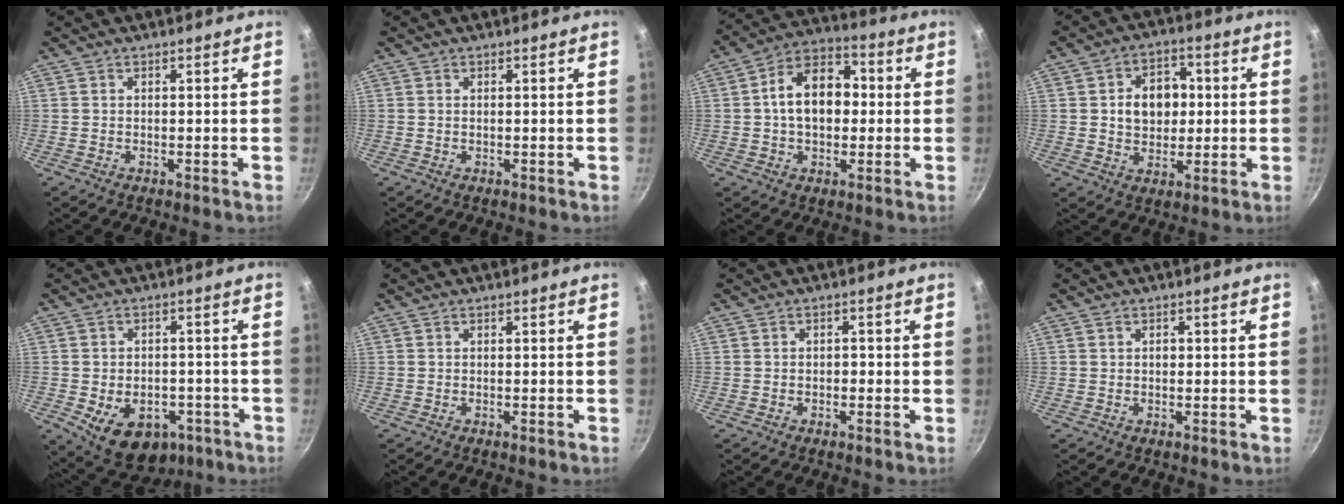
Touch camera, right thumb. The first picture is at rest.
{"total": 0.0}
{"total": 13.2, "force": [0.5, 9.1, 9.6], "torque": [-0.117, 0.033, -0.007]}
{"total": 10.0, "force": [1.1, 7.6, 6.4], "torque": [-0.060, 0.007, 0.015]}
{"total": 13.2, "force": [-5.0, 9.3, 7.9], "torque": [-0.090, 0.014, -0.053]}
{"total": 0.0}
{"total": 1.1, "force": [-0.5, 0.9, 0.6], "torque": [-0.006, 0.006, -0.008]}
{"total": 0.9, "force": [0.1, 0.7, 0.6], "torque": [-0.006, 0.004, 0.002]}